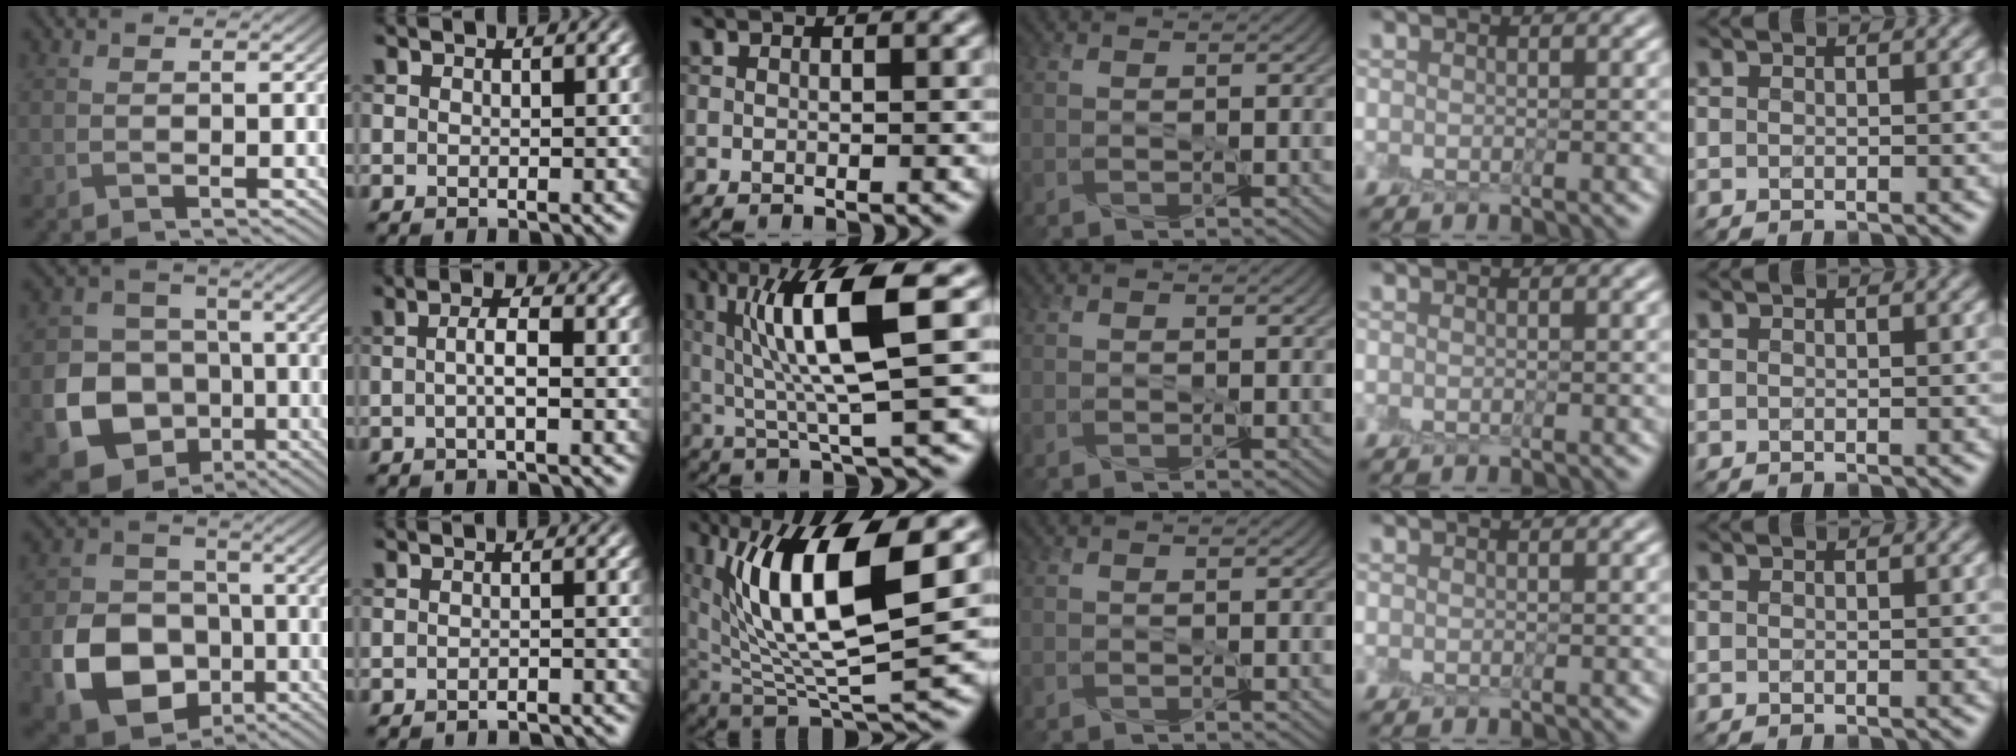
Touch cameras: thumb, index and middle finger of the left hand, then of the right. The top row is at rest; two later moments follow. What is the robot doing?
{"motion": "peel", "object": "sticky note"}